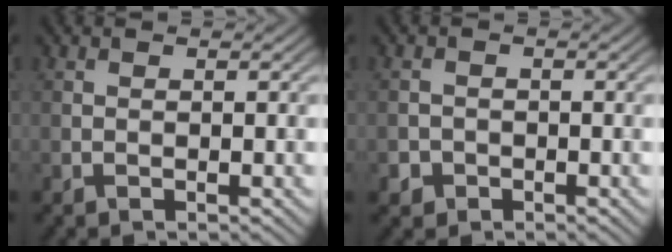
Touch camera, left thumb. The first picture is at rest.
{"total": 1.5, "force": [-0.9, 1.2, 0.2], "torque": [0.002, -0.001, -0.020]}